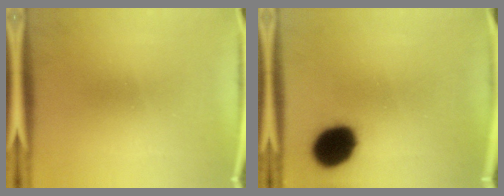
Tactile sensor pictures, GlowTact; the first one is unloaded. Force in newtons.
{"total": 14.4}